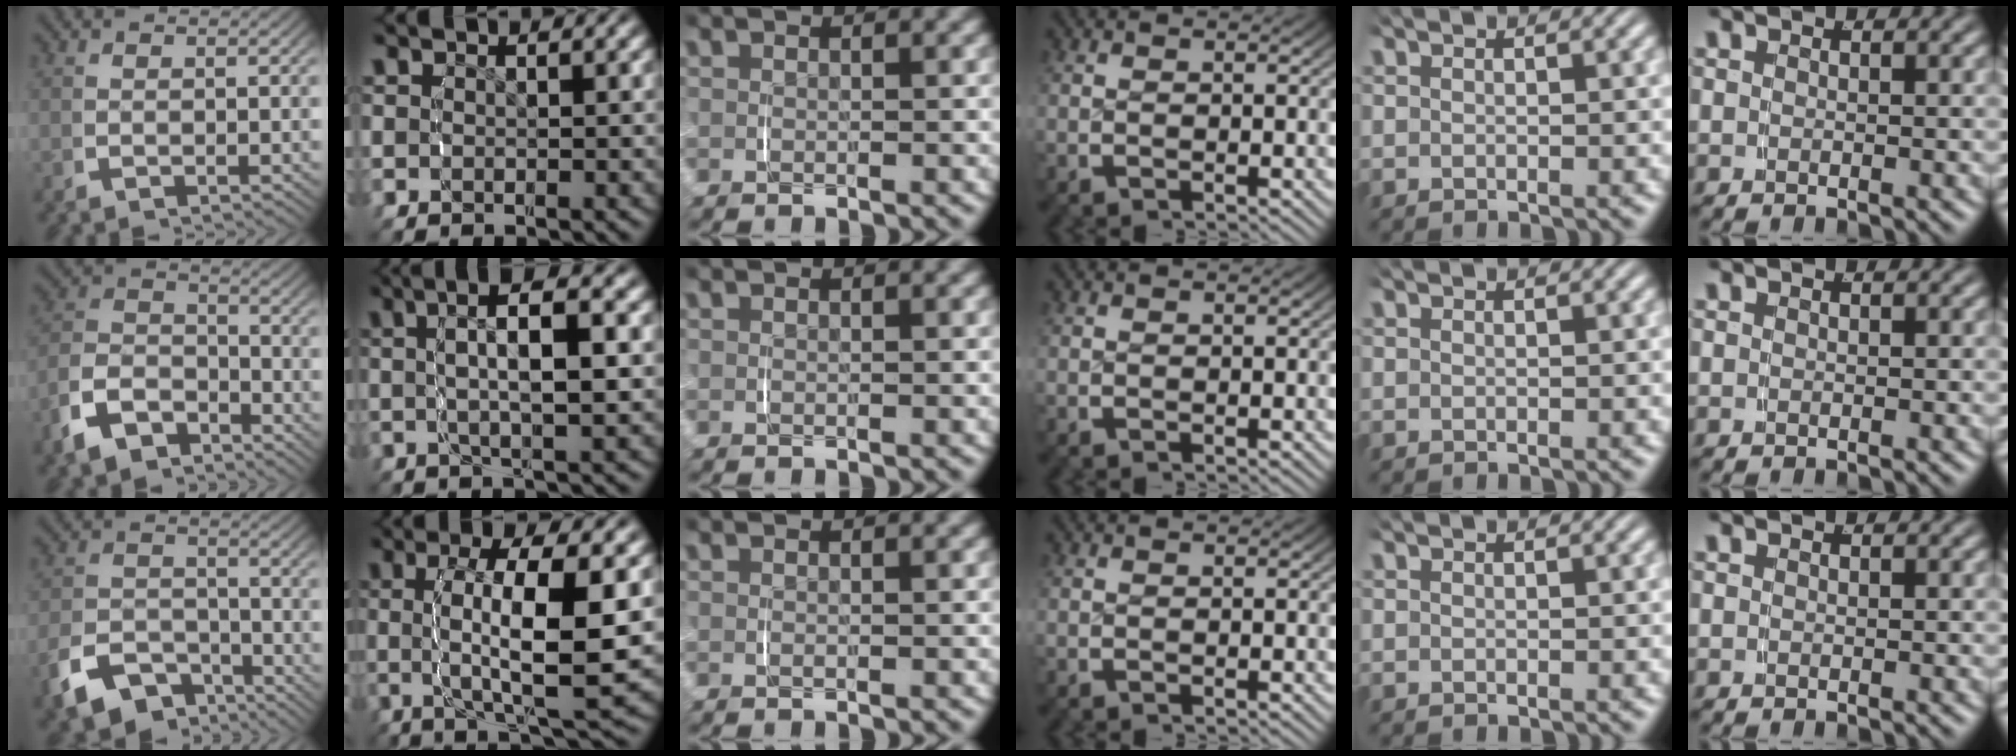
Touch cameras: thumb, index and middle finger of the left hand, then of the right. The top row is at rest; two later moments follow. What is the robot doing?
{"motion": "lift_and_place", "object": "pen bag"}